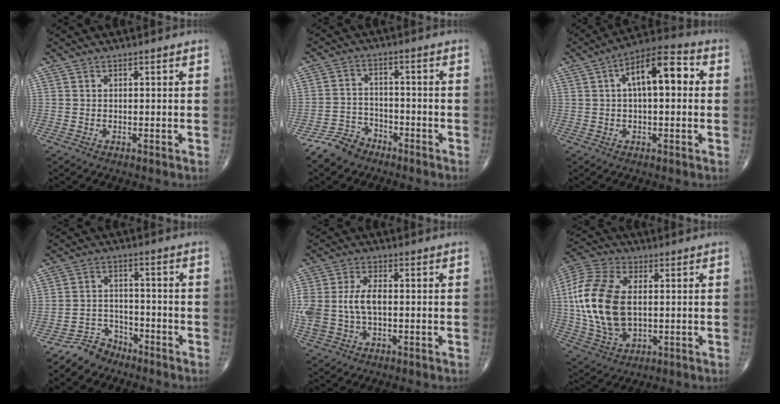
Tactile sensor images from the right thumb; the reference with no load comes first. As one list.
[{"total": 5.9, "force": [-4.8, 3.4, 1.1], "torque": [-0.008, 0.027, -0.095]}, {"total": 12.1, "force": [2.4, 5.3, 10.6], "torque": [-0.159, 0.032, 0.028]}, {"total": 5.4, "force": [-4.6, 2.7, -0.1], "torque": [0.025, 0.038, -0.092]}, {"total": 9.7, "force": [-0.2, 5.7, 7.9], "torque": [-0.184, 0.014, 0.002]}, {"total": 18.9, "force": [1.1, 11.1, 15.2], "torque": [-0.327, -0.001, 0.023]}]